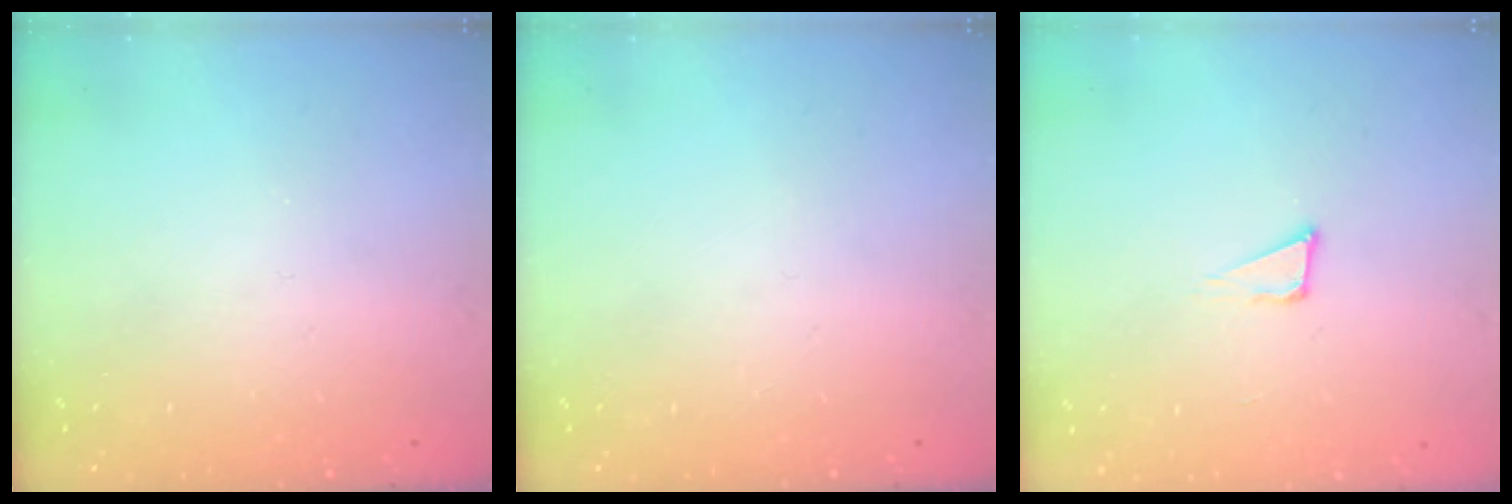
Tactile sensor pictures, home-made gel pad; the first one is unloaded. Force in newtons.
{"total": 0.0}
{"total": 3.4, "press": 3.3, "slide": 0.9}